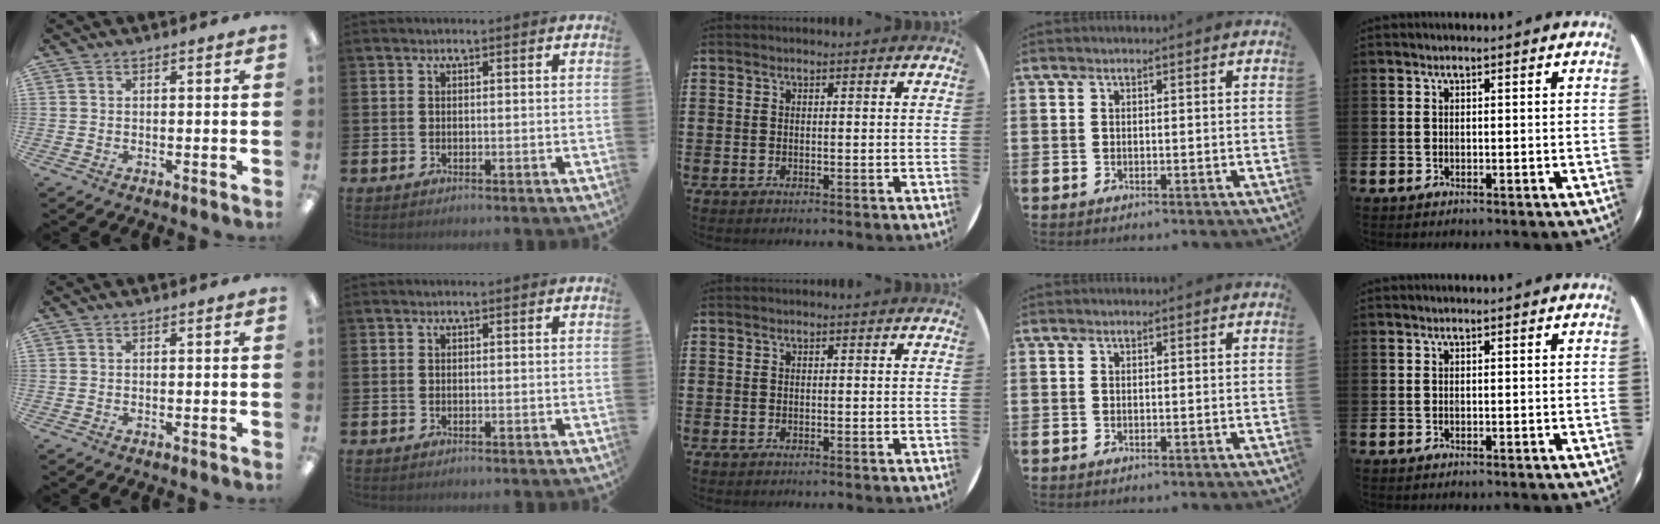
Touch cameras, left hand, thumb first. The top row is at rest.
{}